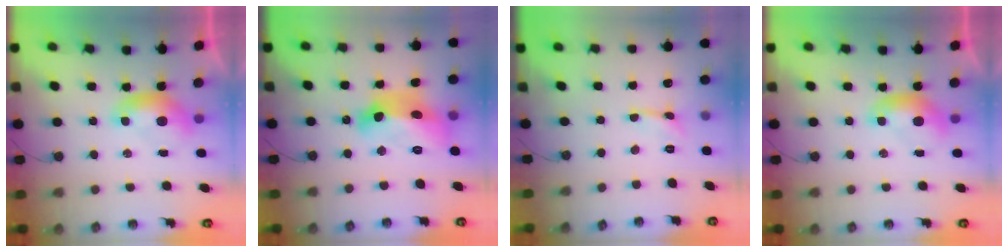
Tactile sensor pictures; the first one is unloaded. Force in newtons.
{"total": 13.6, "press": 13.6, "slide": 1.0}
{"total": 1.7, "press": 1.7, "slide": 0.5}
{"total": 0.0}